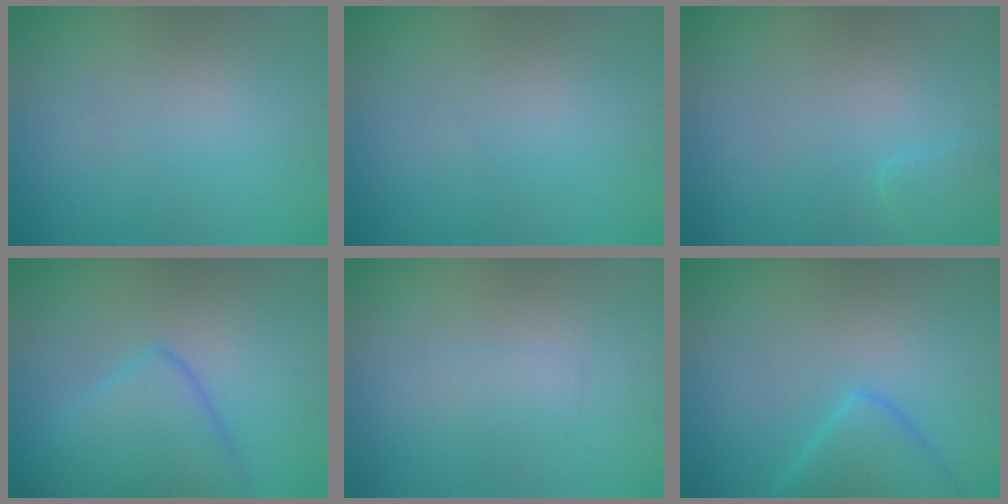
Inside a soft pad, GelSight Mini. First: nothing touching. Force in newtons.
{"total": 0.0}
{"total": 1.0, "press": 1.0, "slide": 0.1}
{"total": 4.9, "press": 4.9, "slide": 0.2}
{"total": 1.1, "press": 1.1, "slide": 0.1}
{"total": 3.4, "press": 3.4, "slide": 0.3}